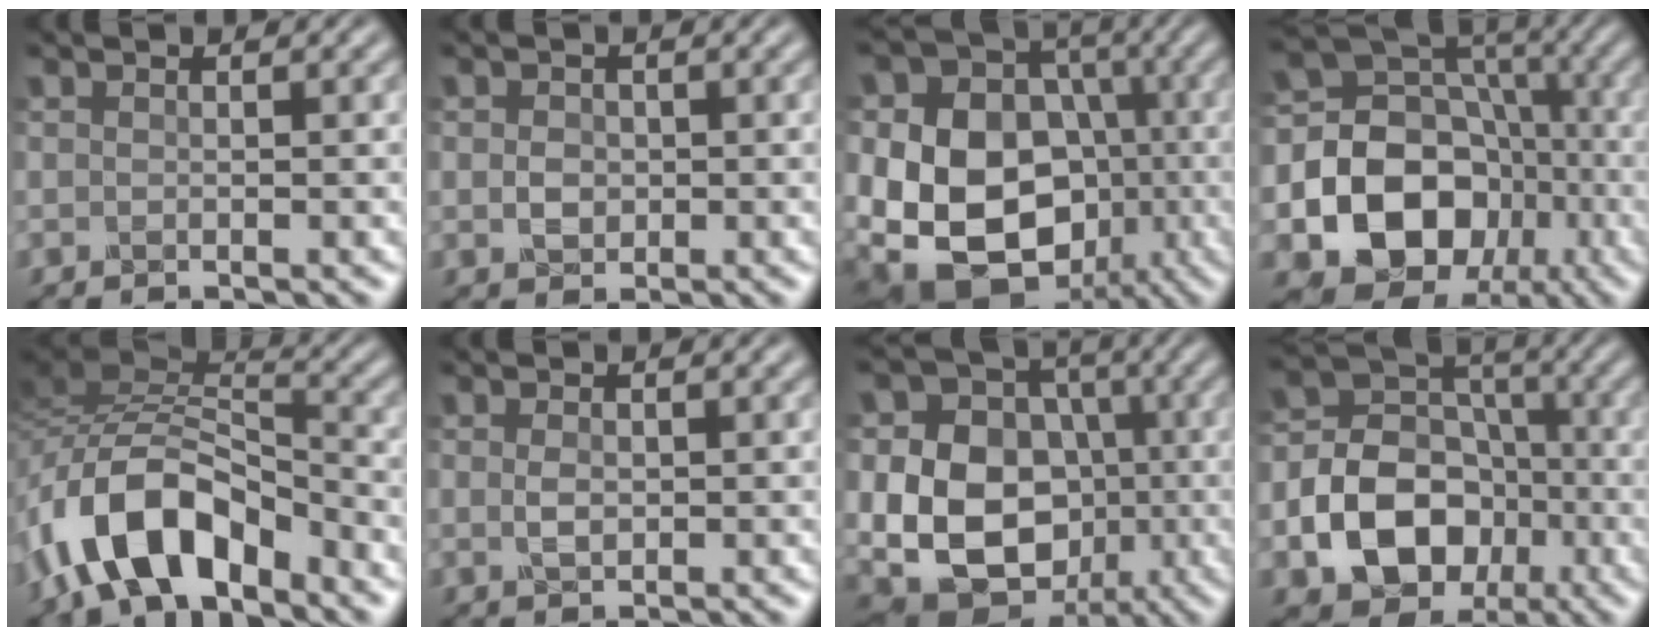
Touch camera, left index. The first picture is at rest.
{"total": 1.4, "force": [0.0, 1.3, 0.6], "torque": [-0.018, 0.003, -0.004]}
{"total": 15.1, "force": [-2.7, 12.2, 8.5], "torque": [-0.168, -0.018, -0.045]}
{"total": 16.7, "force": [-3.6, 14.1, 8.0], "torque": [-0.167, 0.005, -0.068]}
{"total": 10.4, "force": [-5.7, 4.8, 7.2], "torque": [-0.143, 0.013, -0.114]}
{"total": 1.0, "force": [0.1, 0.7, 0.8], "torque": [-0.028, 0.002, 0.002]}
{"total": 13.7, "force": [-2.0, 11.6, 6.8], "torque": [-0.135, -0.011, -0.046]}
{"total": 10.8, "force": [-3.7, 8.7, 5.3], "torque": [-0.106, -0.005, -0.082]}